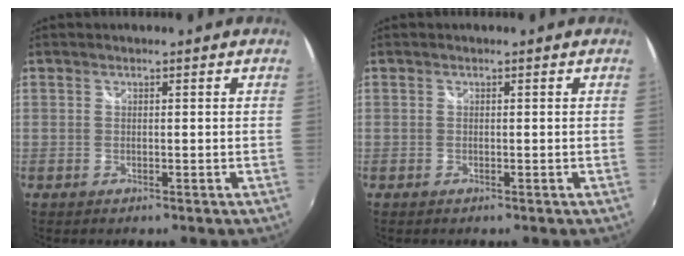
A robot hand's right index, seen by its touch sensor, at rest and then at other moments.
{"total": 0.0}